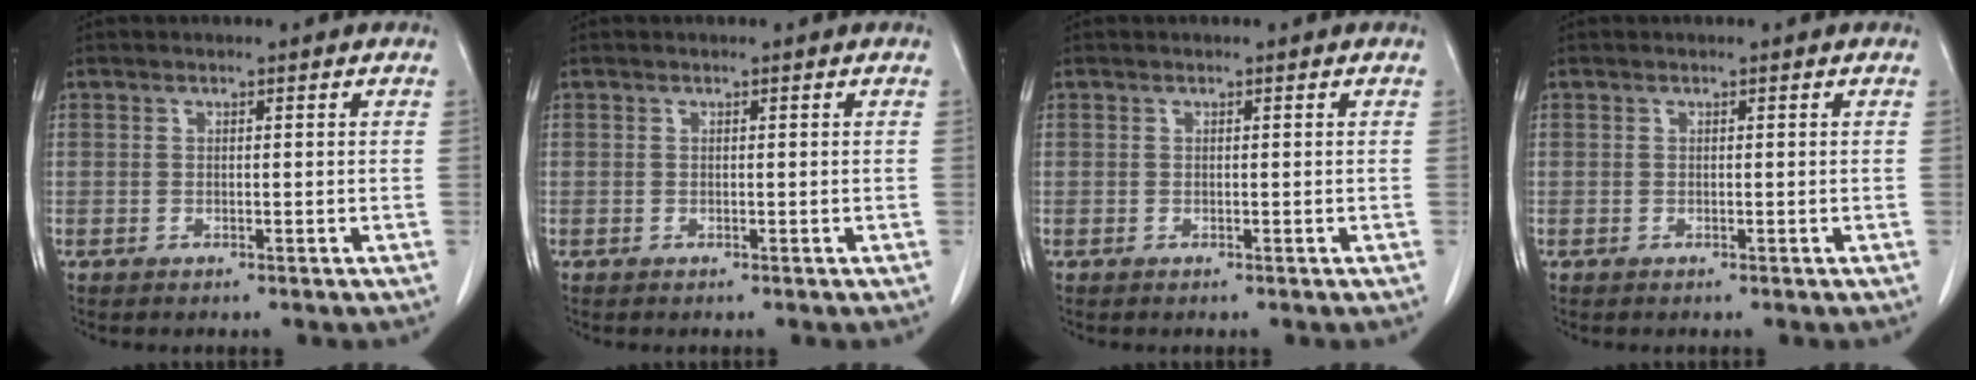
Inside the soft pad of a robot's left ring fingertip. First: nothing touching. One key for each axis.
{"total": 0.0}
{"total": 0.0}
{"total": 0.0}